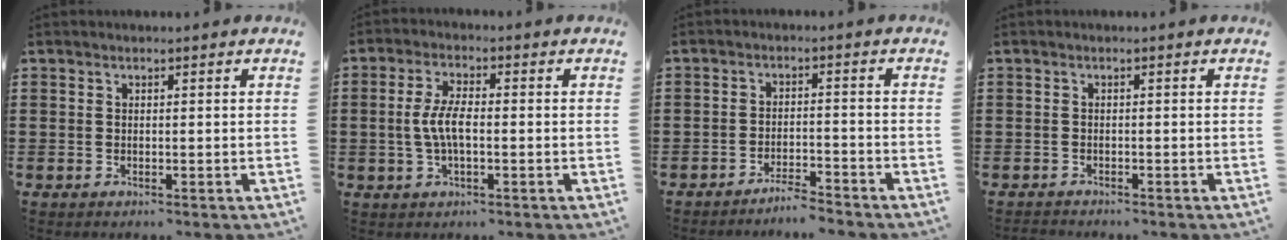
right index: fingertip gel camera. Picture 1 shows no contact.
{"total": 5.1, "force": [-0.5, 1.8, 4.7], "torque": [-0.107, -0.004, -0.017]}
{"total": 3.3, "force": [-3.3, -0.1, 0.4], "torque": [-0.013, 0.000, -0.066]}
{"total": 1.0, "force": [-1.0, 0.0, -0.1], "torque": [-0.002, -0.001, -0.021]}